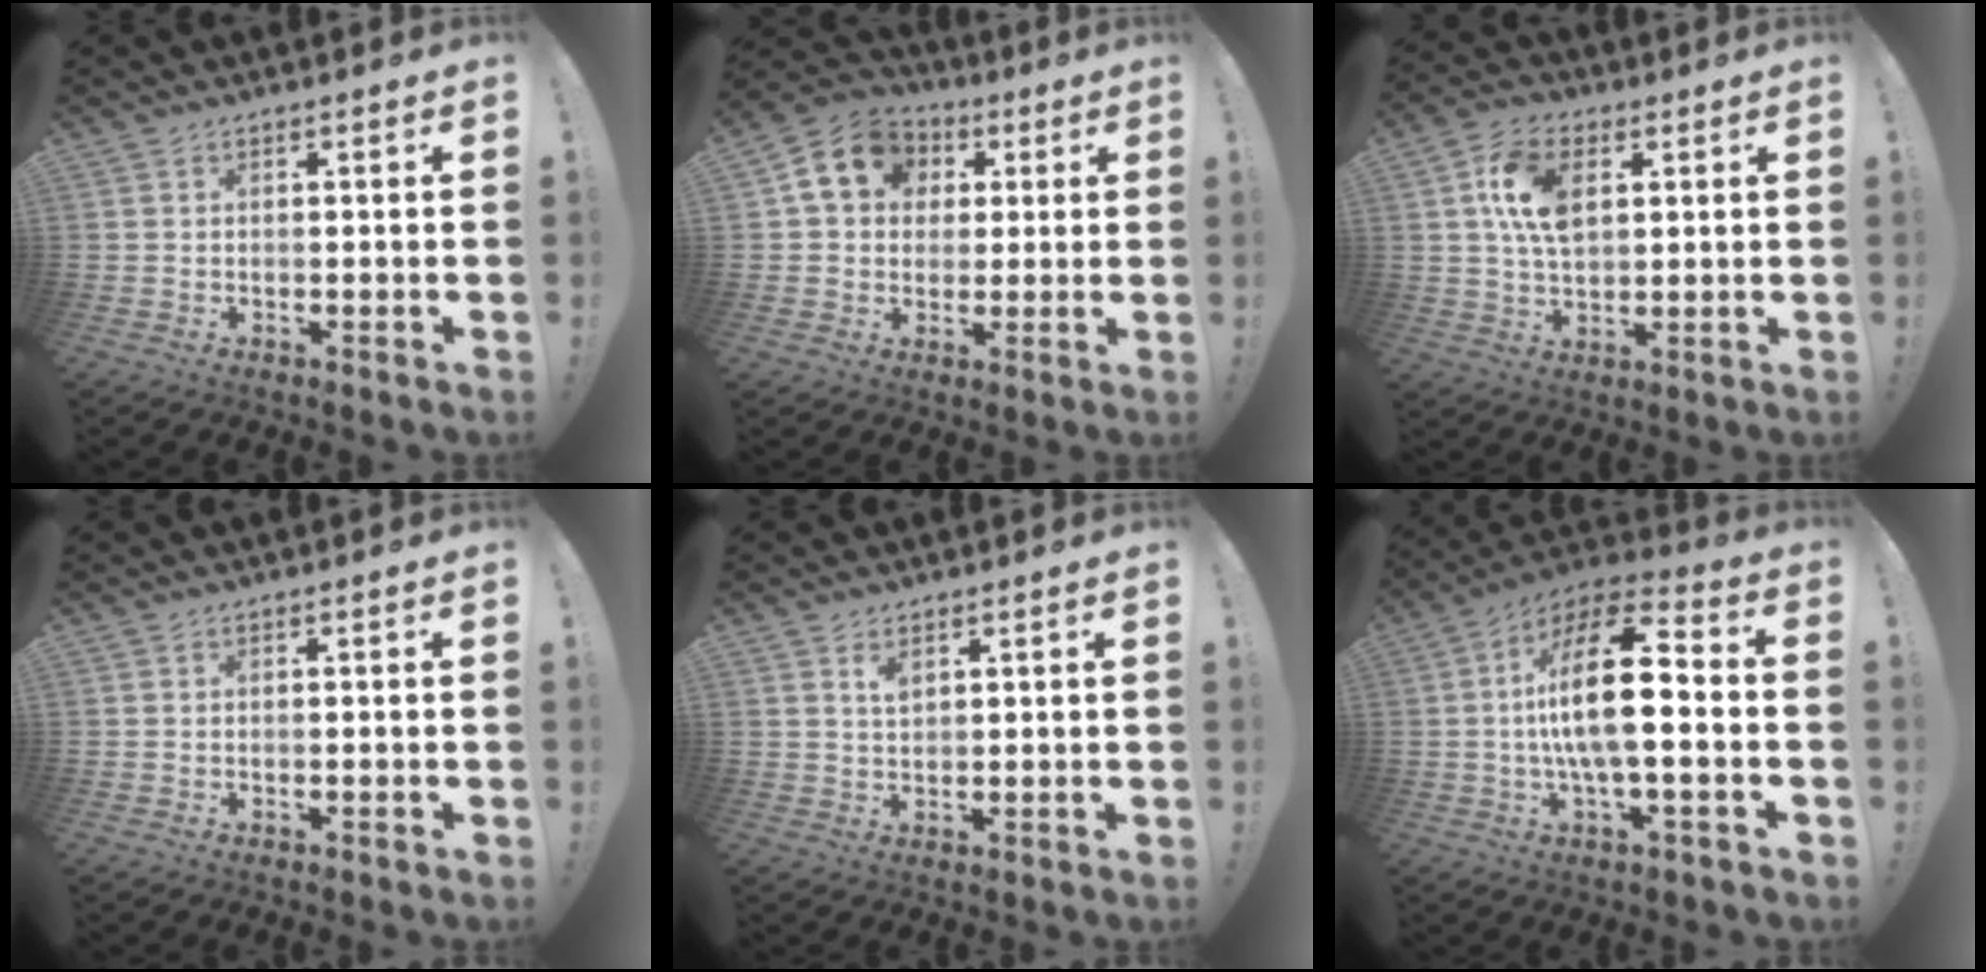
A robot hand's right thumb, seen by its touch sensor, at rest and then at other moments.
{"total": 12.9, "force": [4.2, 10.7, 5.8], "torque": [-0.074, -0.010, 0.084]}
{"total": 12.9, "force": [3.7, 8.3, 9.2], "torque": [-0.174, 0.005, 0.067]}
{"total": 0.0}
{"total": 3.0, "force": [1.9, 1.3, 1.9], "torque": [-0.018, -0.015, 0.029]}
{"total": 19.4, "force": [-0.5, 6.4, 18.3], "torque": [-0.333, 0.007, -0.016]}